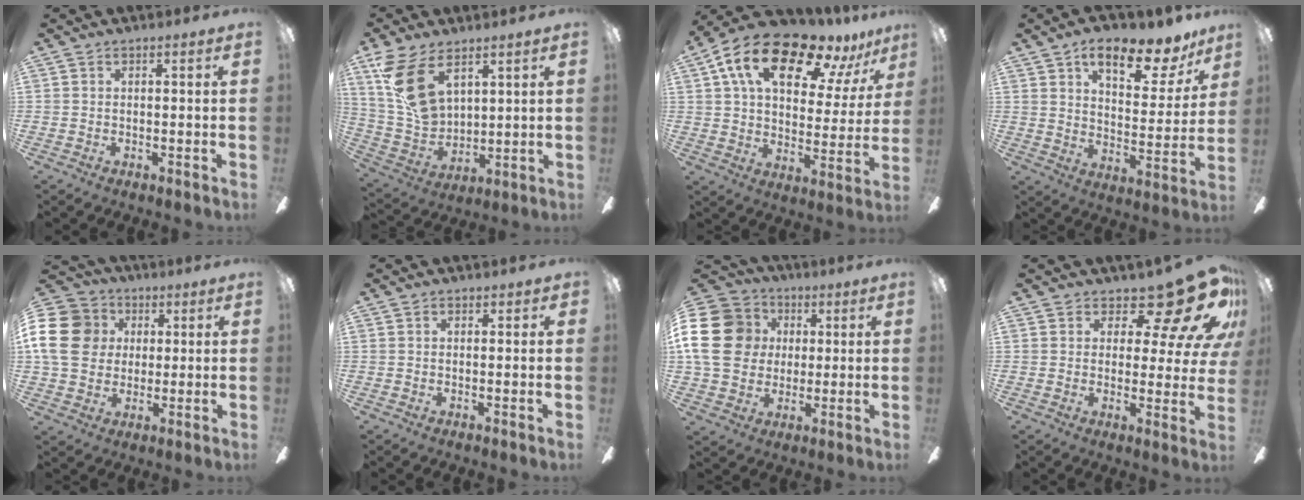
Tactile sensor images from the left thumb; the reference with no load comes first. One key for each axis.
{"total": 16.2, "fx": 8.7, "fy": 9.5, "fz": 9.9, "tx": -0.221, "ty": -0.021, "tz": 0.167}
{"total": 19.8, "fx": 12.5, "fy": 9.0, "fz": 12.5, "tx": -0.214, "ty": -0.065, "tz": 0.210}
{"total": 14.7, "fx": 10.6, "fy": 5.5, "fz": 8.6, "tx": -0.126, "ty": -0.061, "tz": 0.176}
{"total": 16.4, "fx": 3.3, "fy": 13.9, "fz": 8.1, "tx": -0.171, "ty": 0.007, "tz": 0.065}
{"total": 0.8, "fx": 0.5, "fy": 0.6, "fz": 0.2, "tx": -0.004, "ty": 0.004, "tz": 0.008}
{"total": 18.9, "fx": 2.6, "fy": 15.9, "fz": 9.8, "tx": -0.192, "ty": 0.014, "tz": 0.052}
{"total": 16.3, "fx": 11.0, "fy": 6.7, "fz": 10.0, "tx": -0.134, "ty": -0.079, "tz": 0.184}